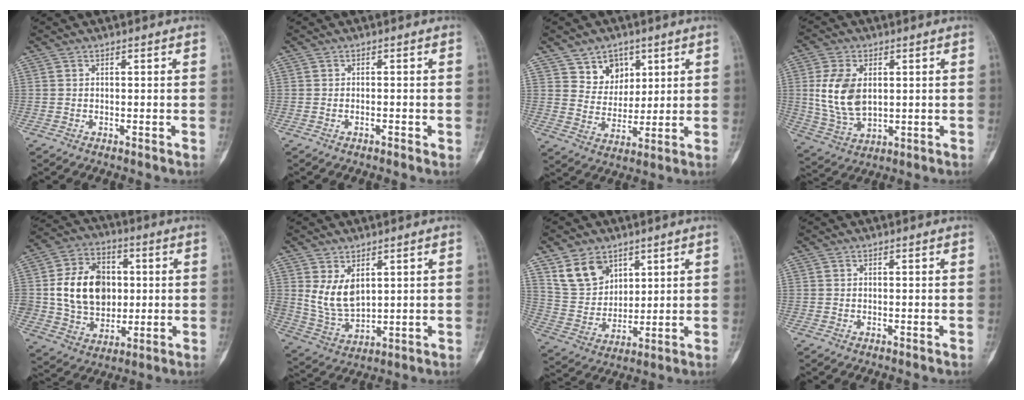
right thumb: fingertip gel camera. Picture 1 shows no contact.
{"total": 1.0, "force": [-0.4, 0.3, 0.8], "torque": [-0.017, 0.005, -0.006]}
{"total": 7.7, "force": [4.3, 6.1, 2.0], "torque": [0.003, -0.026, 0.081]}
{"total": 11.3, "force": [1.6, 7.2, 8.6], "torque": [-0.164, -0.009, 0.043]}
{"total": 16.8, "force": [1.5, 13.0, 10.6], "torque": [-0.148, 0.007, 0.033]}
{"total": 8.3, "force": [3.0, 5.1, 5.9], "torque": [-0.100, -0.023, 0.080]}
{"total": 10.7, "force": [6.2, 7.5, 4.4], "torque": [-0.061, -0.032, 0.132]}
{"total": 0.0}